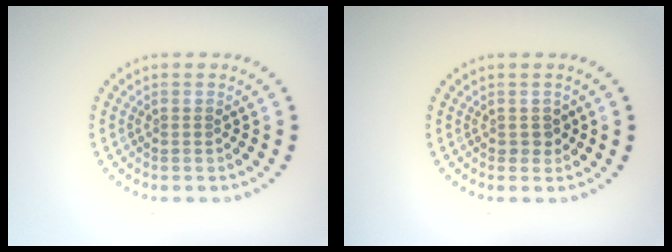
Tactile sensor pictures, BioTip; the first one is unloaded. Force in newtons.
{"total": 0.9, "press": 0.8, "slide": 0.3}